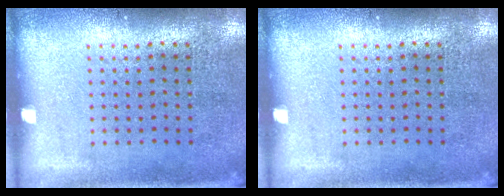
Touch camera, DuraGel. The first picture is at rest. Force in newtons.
{"total": 0.0}